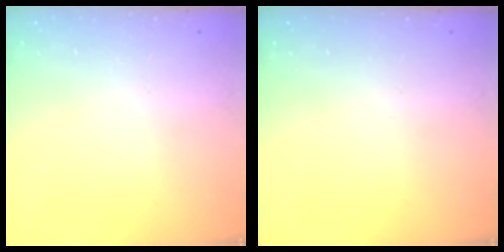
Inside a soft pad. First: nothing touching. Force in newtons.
{"total": 0.0}